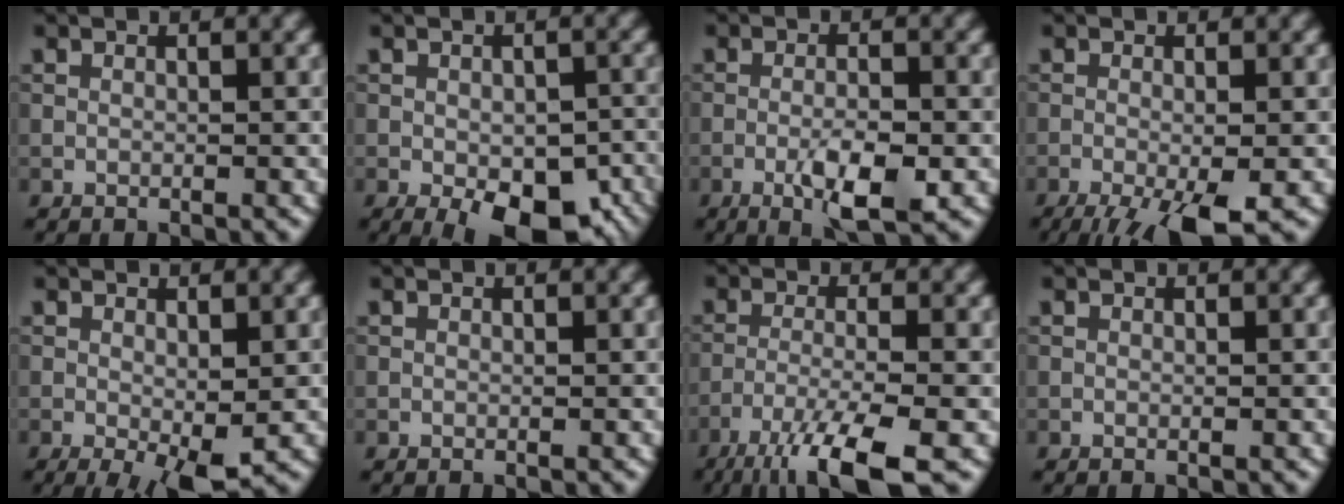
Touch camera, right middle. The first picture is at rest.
{"total": 9.7, "force": [-4.7, 4.5, 7.2], "torque": [-0.107, -0.024, -0.053]}
{"total": 4.6, "force": [-1.8, 1.0, 4.1], "torque": [-0.072, -0.001, -0.030]}
{"total": 6.4, "force": [-3.7, 1.5, 5.0], "torque": [-0.079, -0.011, -0.062]}
{"total": 3.0, "force": [-0.7, 0.8, 2.8], "torque": [-0.044, -0.014, -0.008]}
{"total": 0.0}
{"total": 7.9, "force": [-5.1, 1.4, 5.9], "torque": [-0.098, -0.009, -0.101]}
{"total": 0.0}